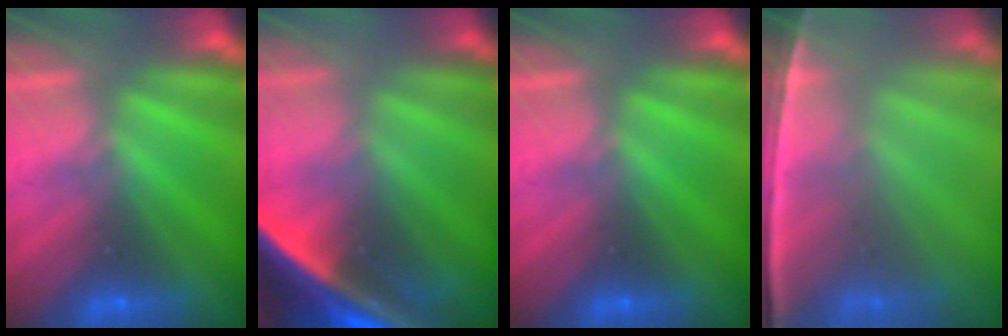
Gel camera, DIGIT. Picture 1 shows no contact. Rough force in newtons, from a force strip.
{"total": 5.7}
{"total": 0.0}
{"total": 7.5}